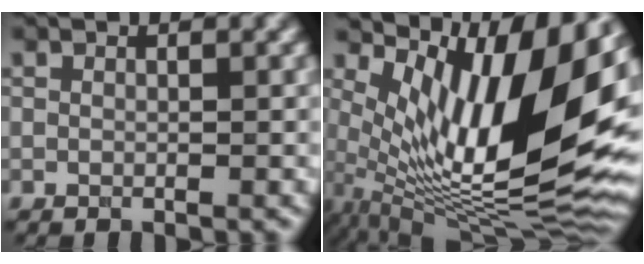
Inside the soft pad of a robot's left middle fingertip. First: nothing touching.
{"total": 14.3, "force": [4.0, 5.3, 12.7], "torque": [-0.223, -0.003, 0.073]}